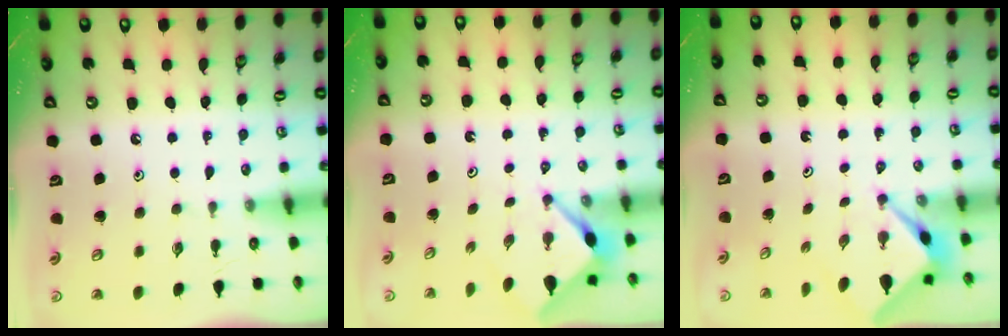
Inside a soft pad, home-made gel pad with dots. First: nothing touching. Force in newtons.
{"total": 2.9, "press": 2.9, "slide": 0.3}
{"total": 2.7, "press": 2.7, "slide": 0.0}